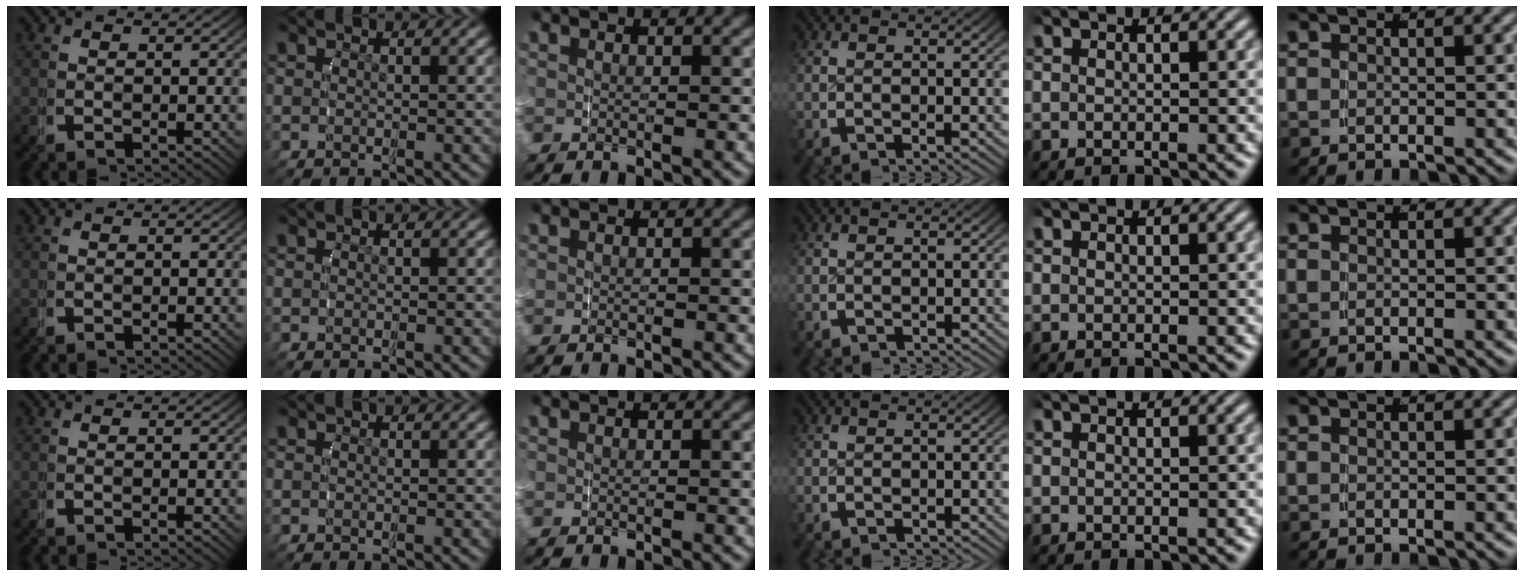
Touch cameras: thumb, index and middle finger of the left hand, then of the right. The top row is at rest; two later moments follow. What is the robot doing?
{"motion": "grasp_and_lifting", "object": "router"}